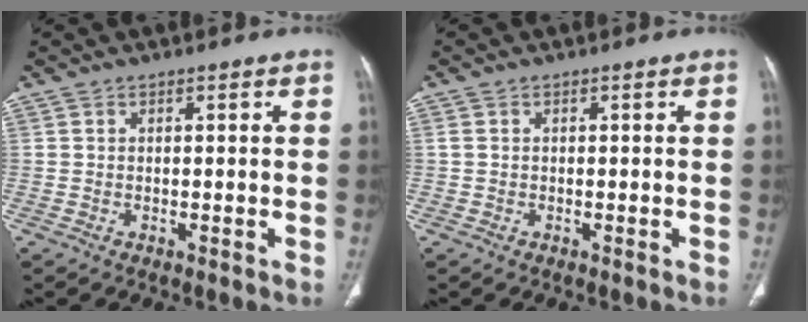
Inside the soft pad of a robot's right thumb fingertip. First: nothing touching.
{"total": 0.9, "force": [-0.1, 0.8, 0.3], "torque": [-0.001, 0.003, -0.002]}